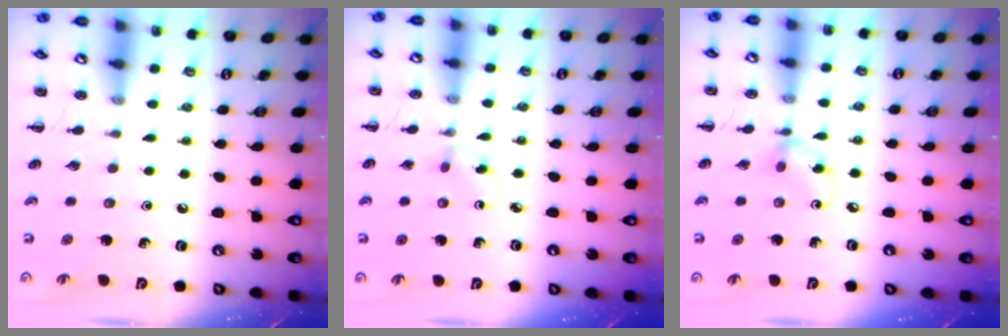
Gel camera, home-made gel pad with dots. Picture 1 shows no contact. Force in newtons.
{"total": 1.9, "press": 1.7, "slide": 0.9}
{"total": 5.0, "press": 5.0, "slide": 0.4}